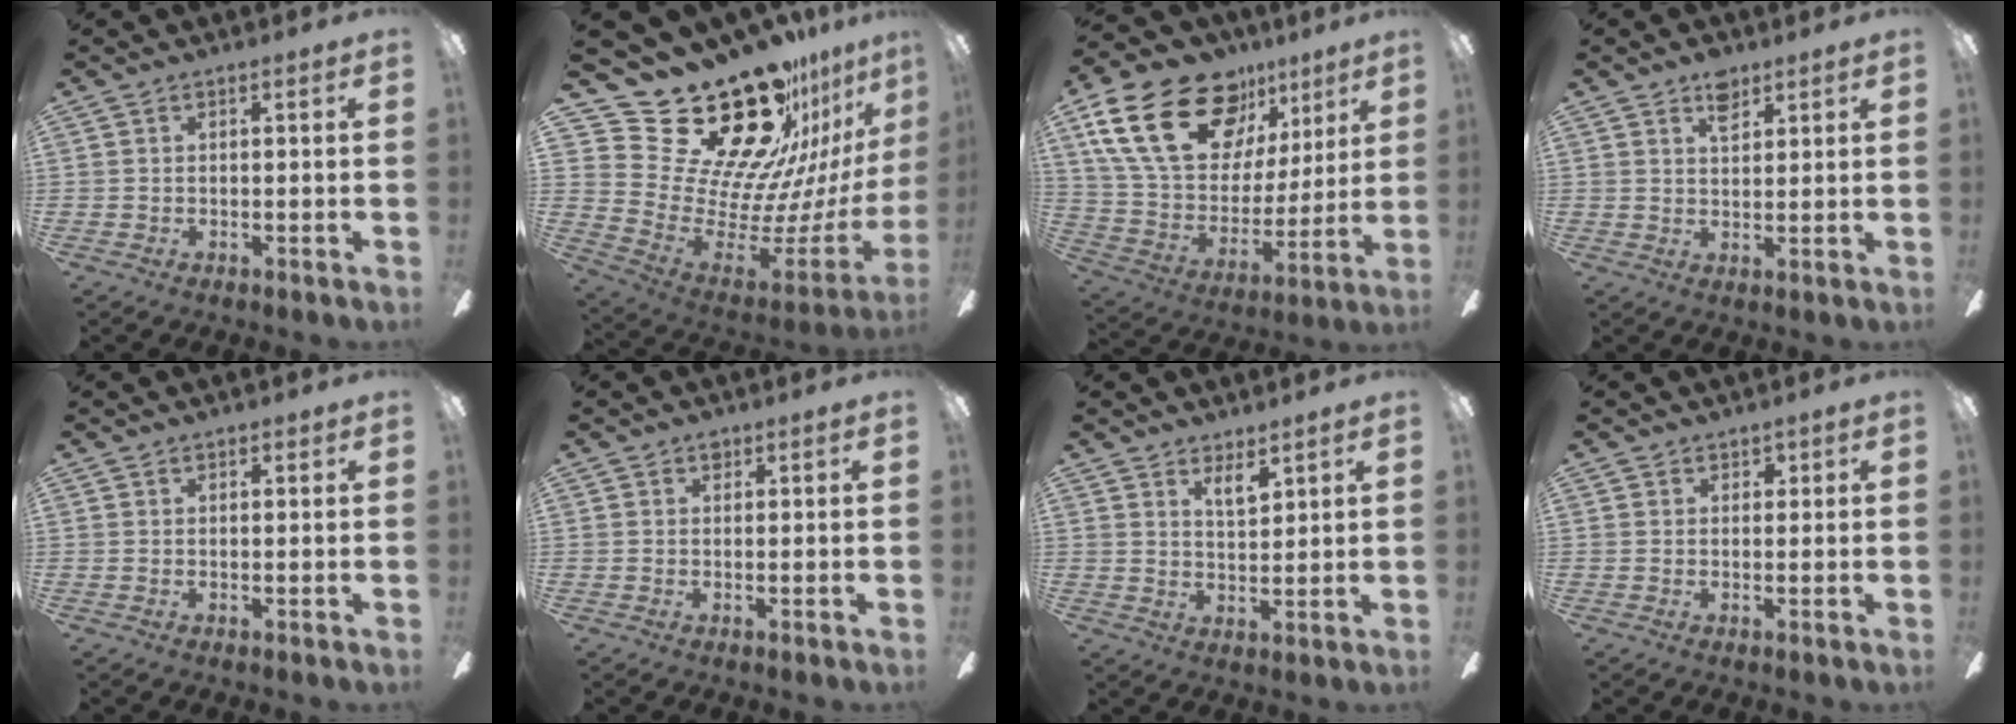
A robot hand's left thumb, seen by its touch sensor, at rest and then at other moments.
{"total": 32.2, "force": [22.1, 15.3, 17.7], "torque": [-0.270, -0.198, 0.447]}
{"total": 26.4, "force": [14.4, 15.7, 15.6], "torque": [-0.279, -0.069, 0.269]}
{"total": 5.2, "force": [3.4, 2.6, 2.8], "torque": [-0.039, -0.009, 0.058]}
{"total": 0.8, "force": [0.5, 0.4, 0.4], "torque": [-0.001, -0.001, 0.008]}
{"total": 1.3, "force": [0.8, 0.8, 0.6], "torque": [-0.005, -0.001, 0.013]}
{"total": 5.0, "force": [3.8, 1.7, 2.6], "torque": [-0.035, -0.021, 0.064]}
{"total": 1.6, "force": [1.1, 1.1, 0.2], "torque": [0.003, -0.001, 0.019]}